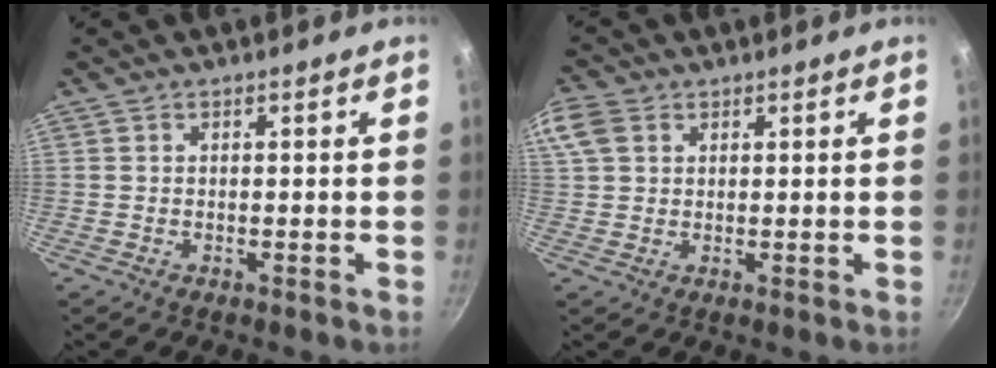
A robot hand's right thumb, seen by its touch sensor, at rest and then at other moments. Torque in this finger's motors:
{"motor_torque": [-0.90, 0.37, 0.84, 0.29, 0.04]}